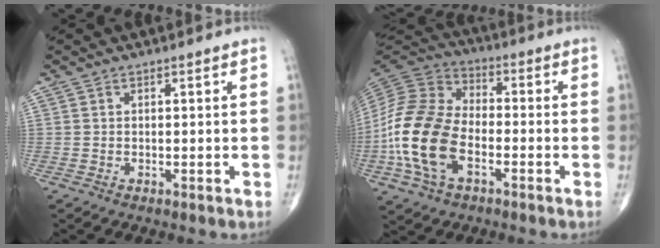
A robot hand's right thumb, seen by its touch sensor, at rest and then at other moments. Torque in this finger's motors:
{"motor_torque": [0.88, 1.07, 2.04, -0.61, 0.24]}